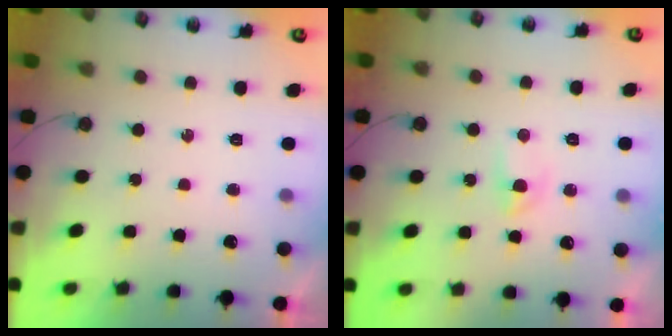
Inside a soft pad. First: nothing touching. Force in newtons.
{"total": 3.7, "press": 3.7, "slide": 0.6}